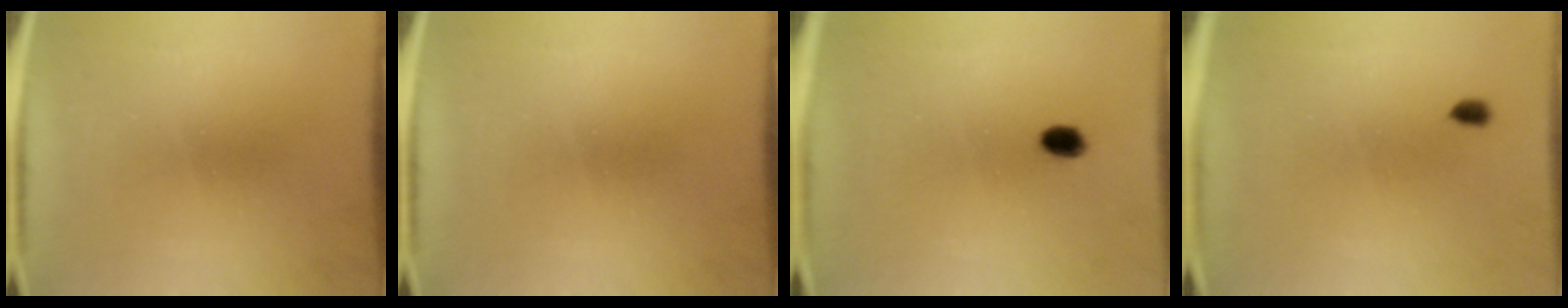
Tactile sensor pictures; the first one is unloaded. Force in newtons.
{"total": 0.0}
{"total": 2.4}
{"total": 1.2}